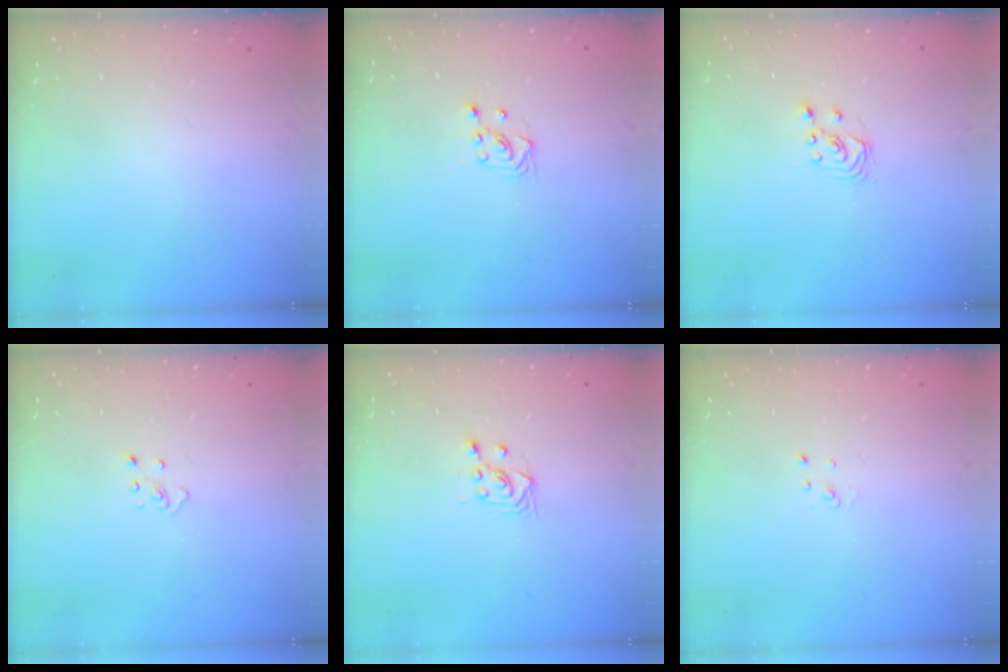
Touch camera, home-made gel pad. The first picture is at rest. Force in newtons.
{"total": 3.0, "press": 2.6, "slide": 1.5}
{"total": 2.1, "press": 2.1, "slide": 0.3}
{"total": 2.9, "press": 2.9, "slide": 0.2}
{"total": 3.6, "press": 3.2, "slide": 1.6}
{"total": 2.0, "press": 2.0, "slide": 0.2}